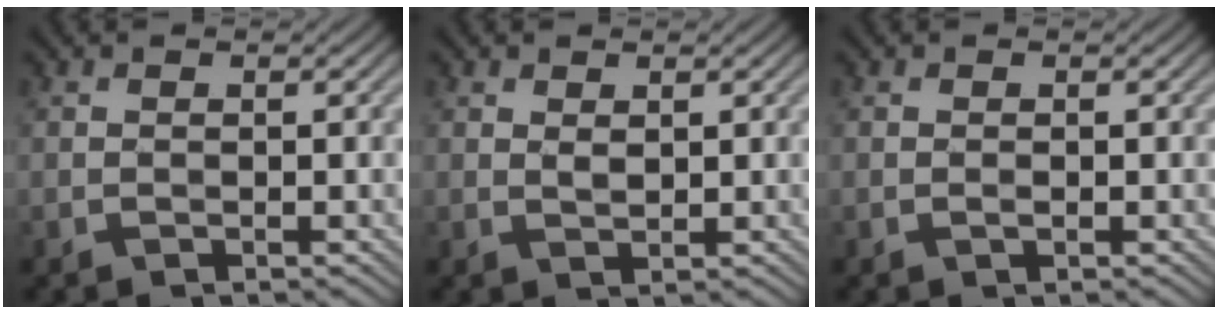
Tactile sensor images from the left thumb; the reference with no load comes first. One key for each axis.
{"total": 1.2, "fx": 0.6, "fy": 0.6, "fz": 0.8, "tx": -0.021, "ty": -0.003, "tz": 0.015}
{"total": 0.5, "fx": -0.2, "fy": 0.1, "fz": 0.5, "tx": -0.011, "ty": 0.000, "tz": -0.003}